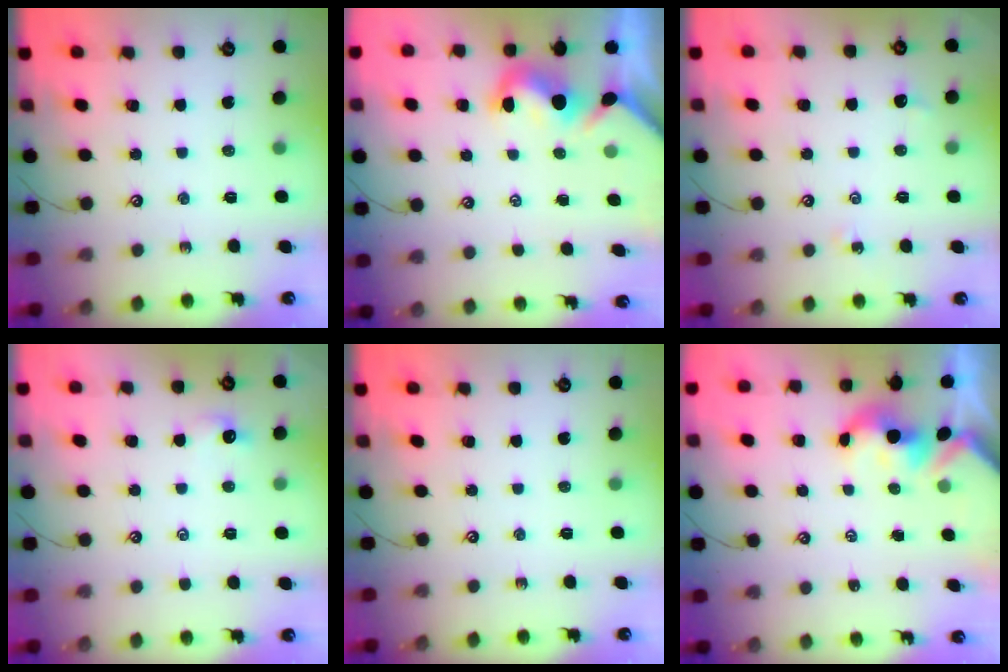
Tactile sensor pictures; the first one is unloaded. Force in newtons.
{"total": 1.6, "press": 1.2, "slide": 1.0}
{"total": 2.0, "press": 1.9, "slide": 0.5}
{"total": 0.9, "press": 0.8, "slide": 0.4}
{"total": 0.0}
{"total": 2.4, "press": 2.4, "slide": 0.2}